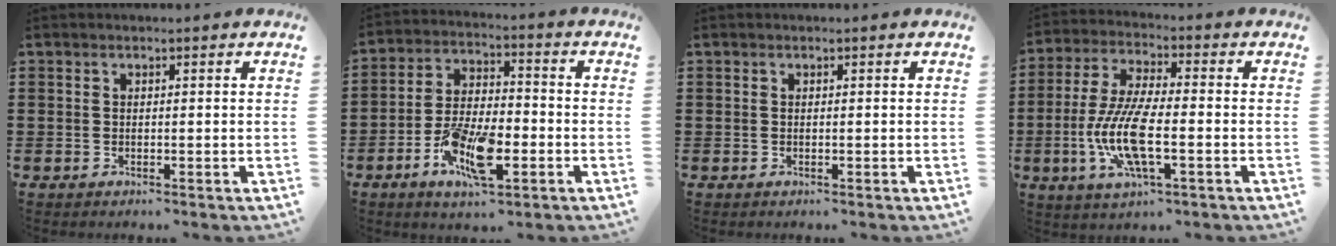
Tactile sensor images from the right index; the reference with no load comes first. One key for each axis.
{"total": 11.3, "fx": -4.7, "fy": 4.5, "fz": 9.2, "tx": -0.190, "ty": 0.002, "tz": -0.082}
{"total": 0.0}
{"total": 10.8, "fx": -3.1, "fy": 3.3, "fz": 9.8, "tx": -0.220, "ty": -0.014, "tz": -0.063}